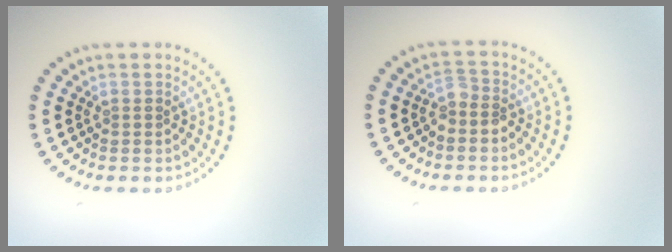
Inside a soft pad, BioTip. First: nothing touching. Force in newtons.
{"total": 1.6, "press": 1.3, "slide": 0.9}